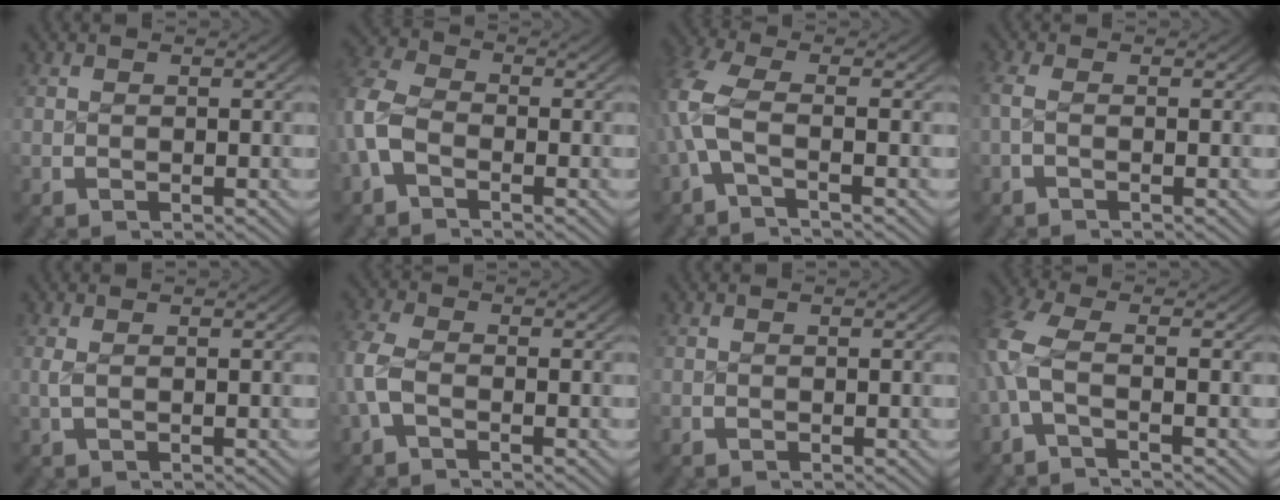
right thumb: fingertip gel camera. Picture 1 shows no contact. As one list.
[{"total": 5.3, "force": [-0.7, 4.2, 3.1], "torque": [-0.082, -0.015, -0.015]}, {"total": 5.4, "force": [-0.6, 3.0, 4.4], "torque": [-0.132, -0.015, -0.007]}, {"total": 1.7, "force": [-0.4, 0.7, 1.4], "torque": [-0.042, -0.004, -0.006]}, {"total": 1.1, "force": [0.2, 0.4, 1.0], "torque": [-0.032, -0.005, 0.009]}, {"total": 4.1, "force": [-0.6, 3.0, 2.7], "torque": [-0.085, -0.010, -0.010]}, {"total": 0.0}, {"total": 4.3, "force": [-0.5, 2.2, 3.6], "torque": [-0.112, -0.013, -0.005]}]